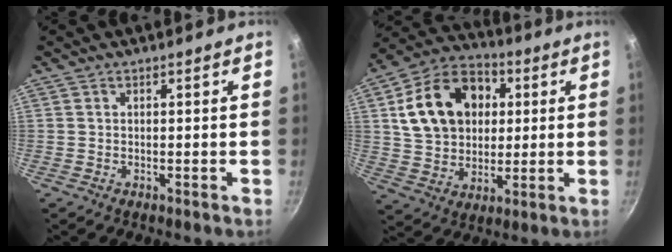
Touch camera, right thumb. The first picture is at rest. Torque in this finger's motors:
{"motor_torque": [-1.28, 2.03, 1.01, 0.07, 0.16]}